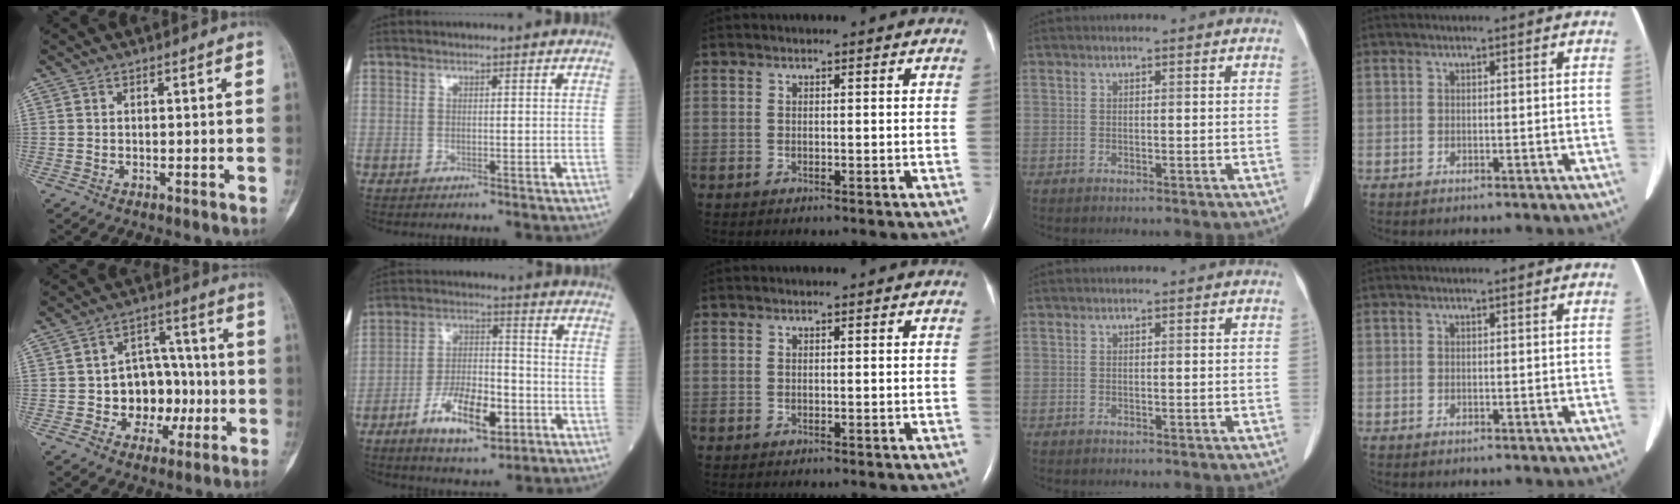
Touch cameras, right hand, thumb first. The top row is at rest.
{"thumb": {"total": 11.4, "force": [-1.9, 9.3, 6.3], "torque": [-0.030, 0.040, -0.024]}, "index": {"total": 11.0, "force": [-5.1, 3.9, 9.0], "torque": [-0.171, 0.002, -0.085]}}